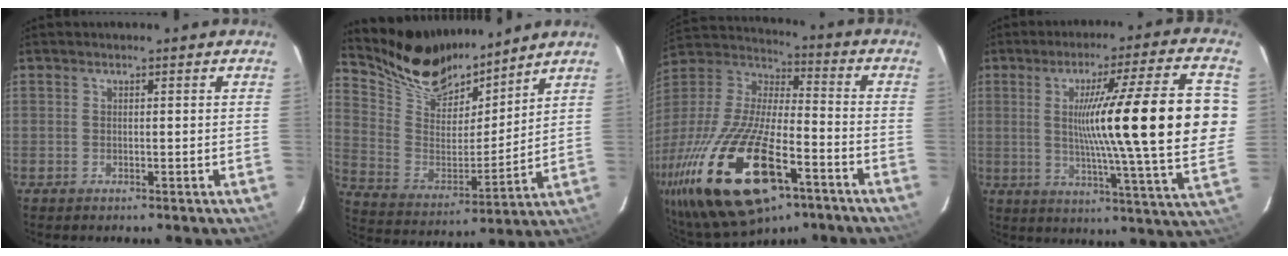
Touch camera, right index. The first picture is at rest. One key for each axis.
{"total": 16.9, "fx": 14.7, "fy": 6.5, "fz": 5.3, "tx": -0.141, "ty": 0.000, "tz": 0.271}
{"total": 31.0, "fx": -15.8, "fy": 11.8, "fz": 23.9, "tx": -0.500, "ty": -0.064, "tz": -0.275}
{"total": 25.0, "fx": 3.5, "fy": 0.4, "fz": 24.7, "tx": -0.357, "ty": 0.000, "tz": 0.054}